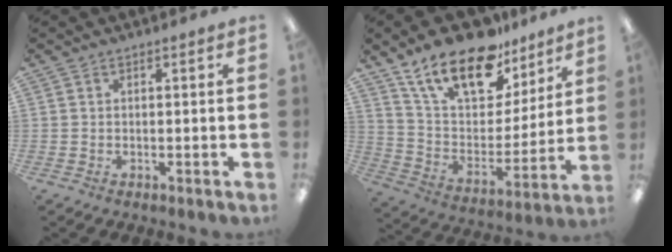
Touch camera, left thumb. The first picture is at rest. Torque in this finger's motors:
{"motor_torque": [0.37, 0.37, 1.43, -1.34, 0.43]}